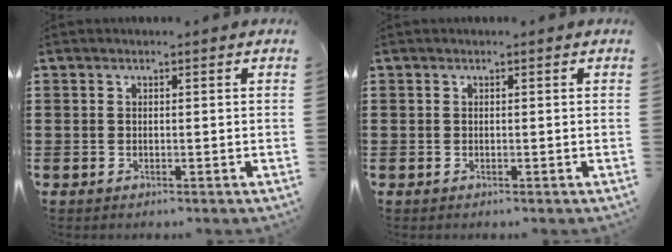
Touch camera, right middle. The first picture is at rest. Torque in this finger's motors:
{"motor_torque": [0.00, 0.00, 0.00, -0.01]}